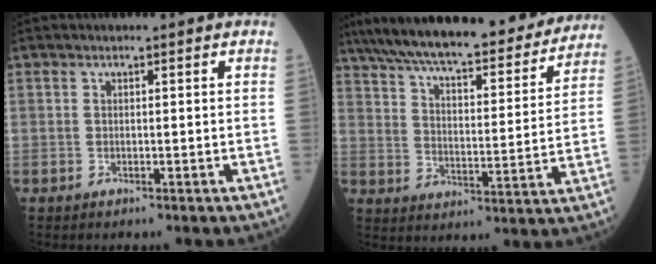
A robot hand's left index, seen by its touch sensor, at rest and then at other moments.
{"total": 28.1, "force": [24.3, 5.7, 12.8], "torque": [-0.219, -0.013, 0.325]}